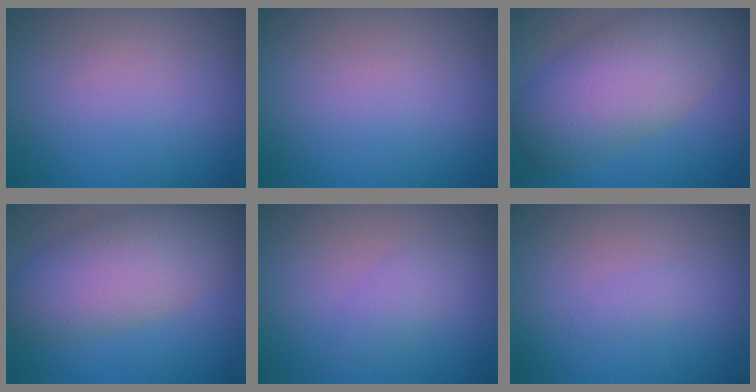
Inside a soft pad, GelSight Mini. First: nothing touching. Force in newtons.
{"total": 0.0}
{"total": 8.6, "press": 8.6, "slide": 0.6}
{"total": 7.3, "press": 7.3, "slide": 0.3}
{"total": 1.6, "press": 1.6, "slide": 0.0}
{"total": 0.7, "press": 0.7, "slide": 0.0}